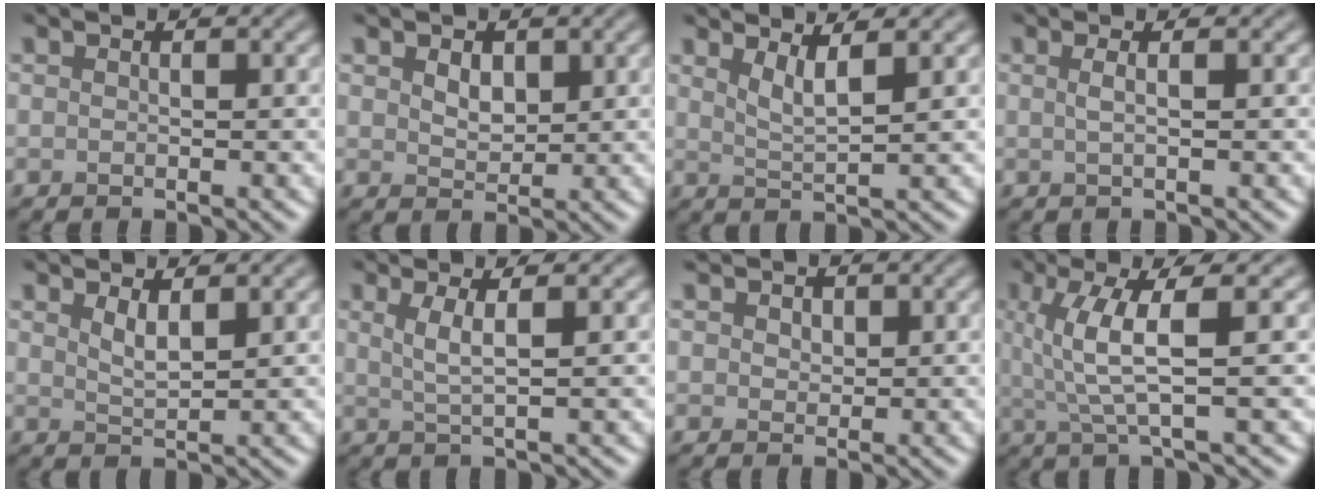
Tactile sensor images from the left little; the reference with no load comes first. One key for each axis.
{"total": 2.0, "fx": 0.9, "fy": 1.3, "fz": 1.2, "tx": -0.025, "ty": -0.002, "tz": 0.018}
{"total": 2.5, "fx": 1.6, "fy": 0.5, "fz": 1.9, "tx": -0.027, "ty": -0.005, "tz": 0.030}
{"total": 1.6, "fx": 0.3, "fy": 0.6, "fz": 1.4, "tx": -0.022, "ty": 0.001, "tz": -0.005}
{"total": 1.9, "fx": 1.3, "fy": 0.5, "fz": 1.4, "tx": -0.028, "ty": -0.004, "tz": 0.026}
{"total": 2.6, "fx": 0.8, "fy": 0.5, "fz": 2.4, "tx": -0.042, "ty": -0.002, "tz": 0.016}
{"total": 1.8, "fx": 1.1, "fy": 1.2, "fz": 0.7, "tx": -0.014, "ty": 0.004, "tz": 0.013}
{"total": 5.2, "fx": 1.0, "fy": 0.9, "fz": 5.0, "tx": -0.102, "ty": 0.006, "tz": 0.020}